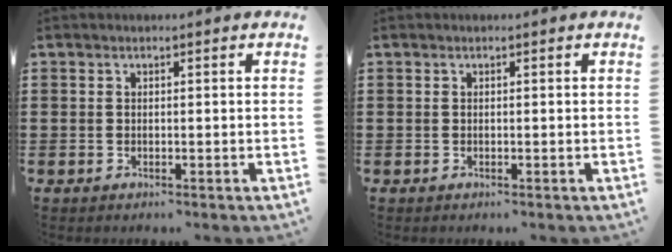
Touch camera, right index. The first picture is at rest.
{"total": 0.0}